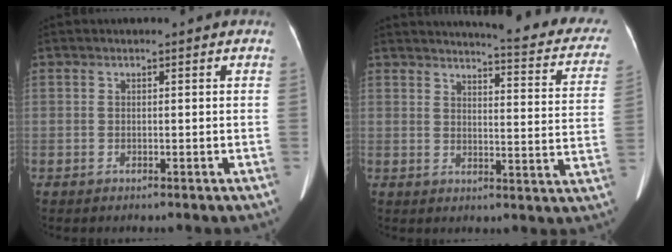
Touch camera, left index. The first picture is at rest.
{"total": 19.1, "force": [17.3, 2.8, 7.8], "torque": [-0.080, -0.061, 0.177]}